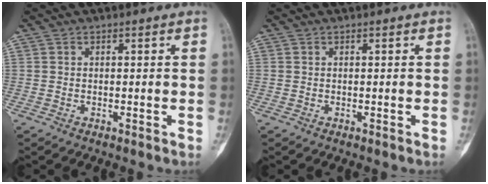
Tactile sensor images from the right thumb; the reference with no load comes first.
{"total": 0.0}